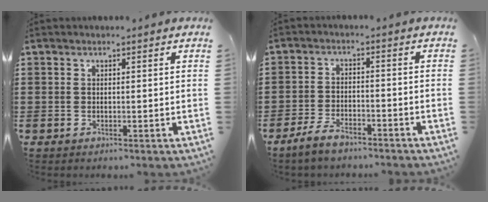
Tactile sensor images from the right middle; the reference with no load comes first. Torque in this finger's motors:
{"motor_torque": [1.73, -0.41, 0.32, 0.02]}